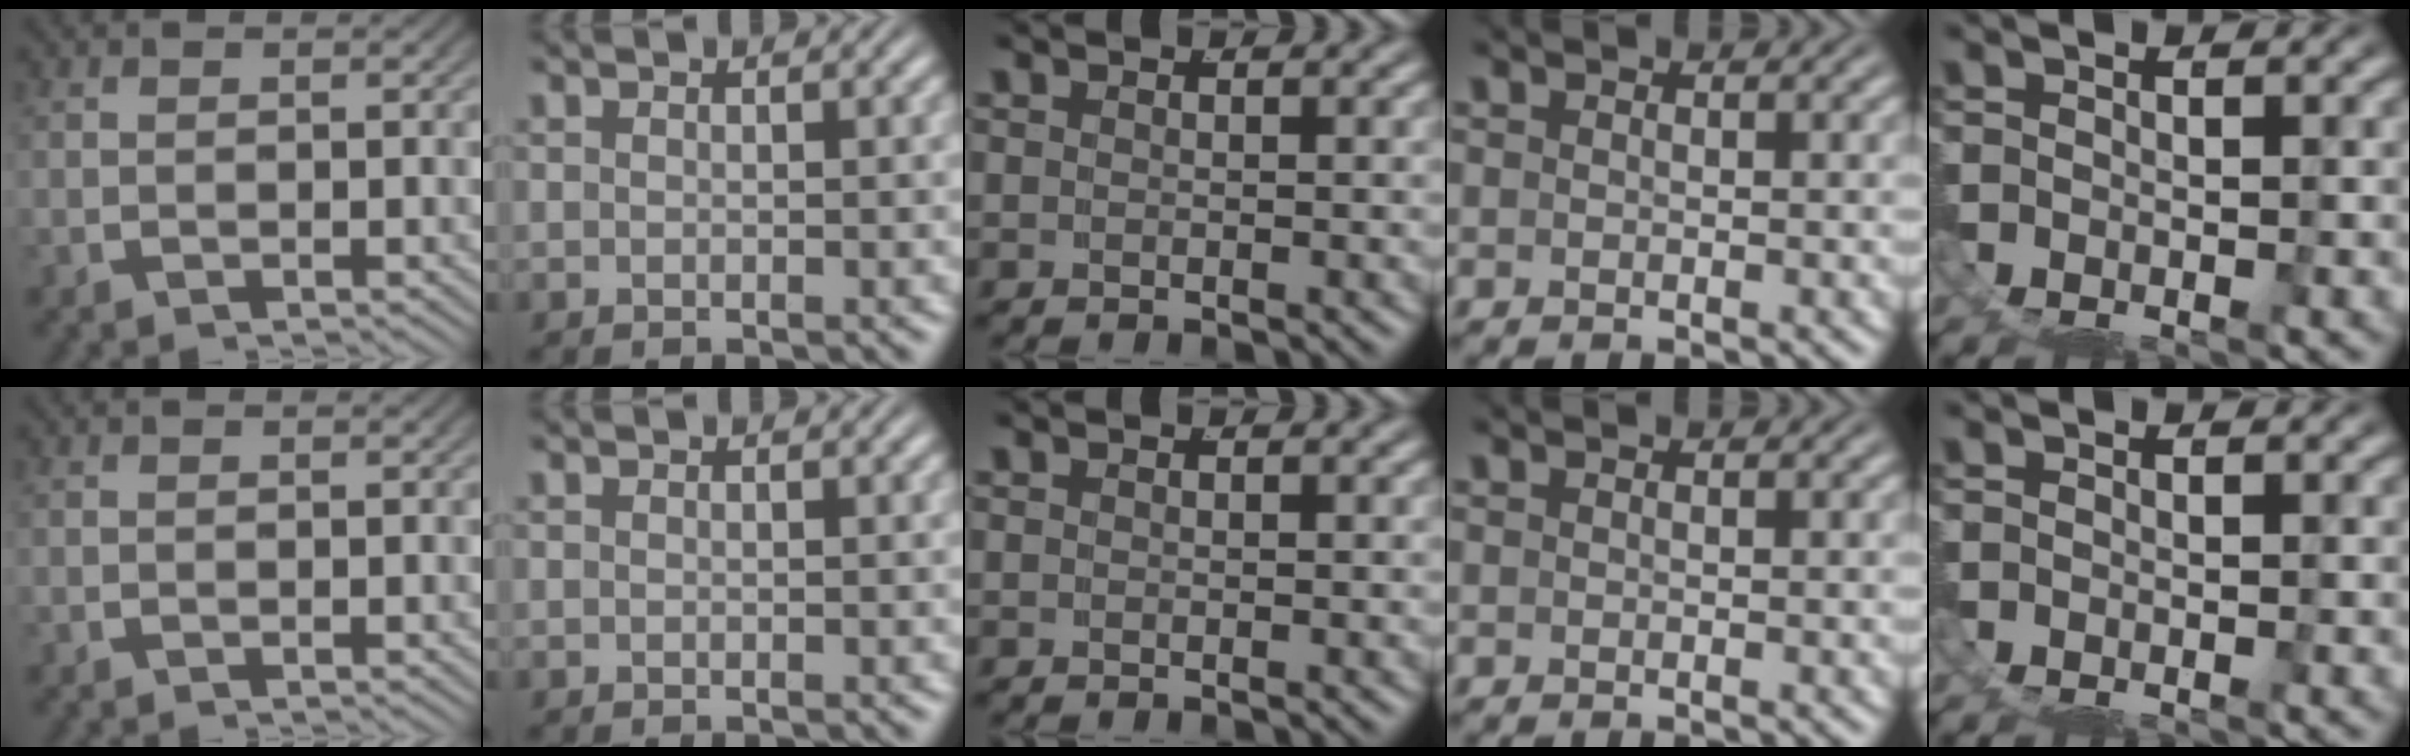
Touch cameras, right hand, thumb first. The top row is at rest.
{}